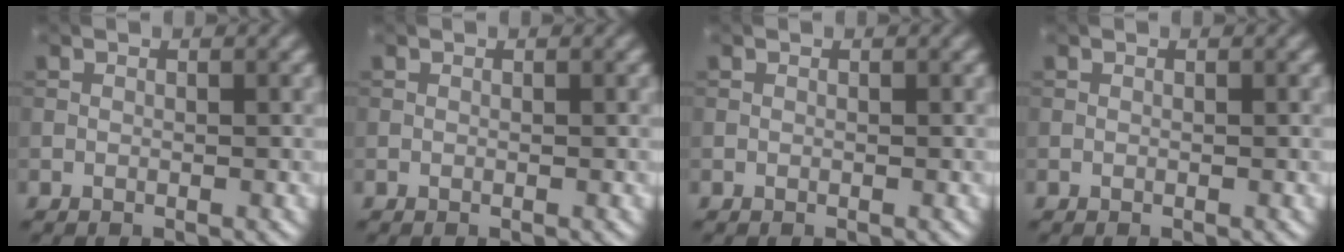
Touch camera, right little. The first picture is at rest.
{"total": 0.0}
{"total": 0.0}
{"total": 0.0}